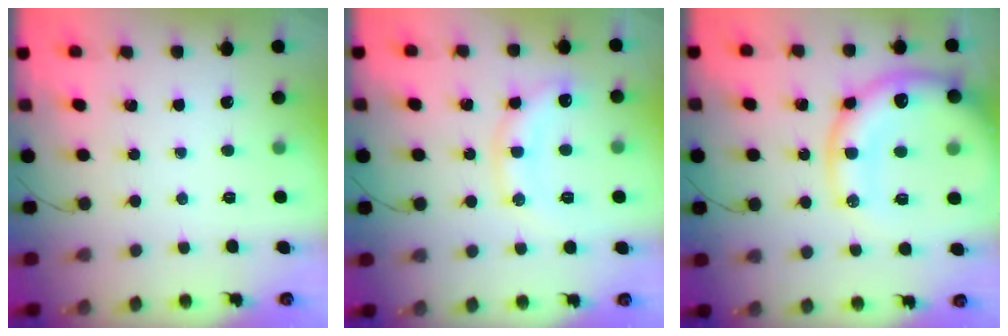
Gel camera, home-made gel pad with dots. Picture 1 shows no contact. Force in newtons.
{"total": 11.7, "press": 11.7, "slide": 0.6}
{"total": 22.7, "press": 22.1, "slide": 4.8}